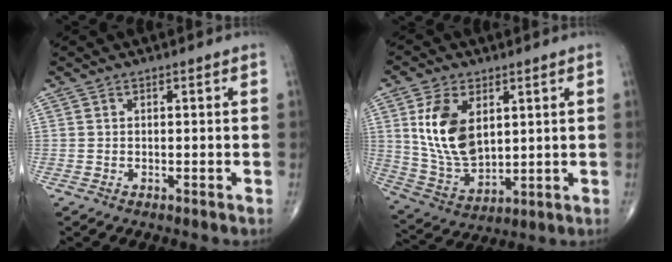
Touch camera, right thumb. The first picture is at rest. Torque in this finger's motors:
{"motor_torque": [0.28, 1.26, 1.21, 0.34, 0.20]}